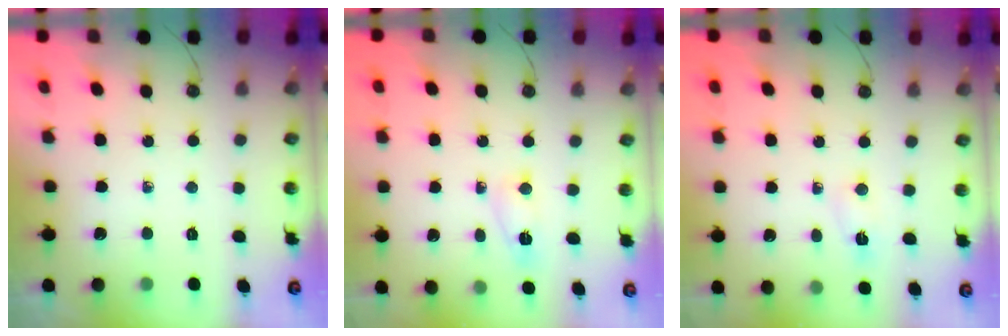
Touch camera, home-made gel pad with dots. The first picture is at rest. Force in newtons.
{"total": 3.1, "press": 3.1, "slide": 0.3}
{"total": 2.3, "press": 2.2, "slide": 0.4}